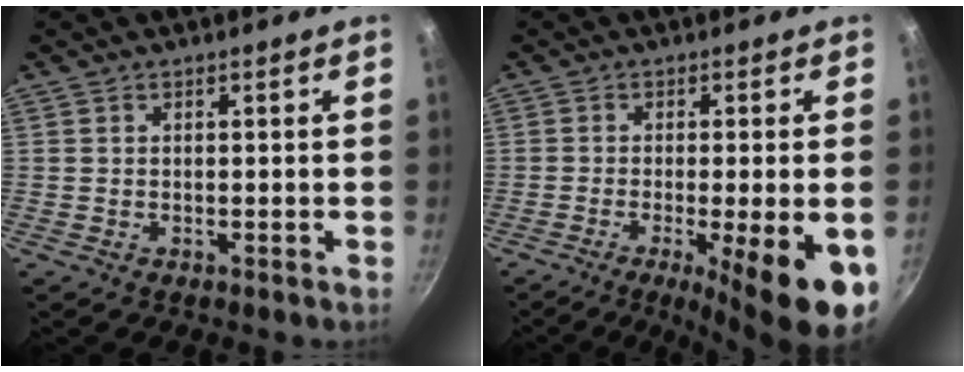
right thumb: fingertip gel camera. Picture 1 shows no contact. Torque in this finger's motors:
{"motor_torque": [0.11, 1.17, 1.73, -1.03, 0.46]}